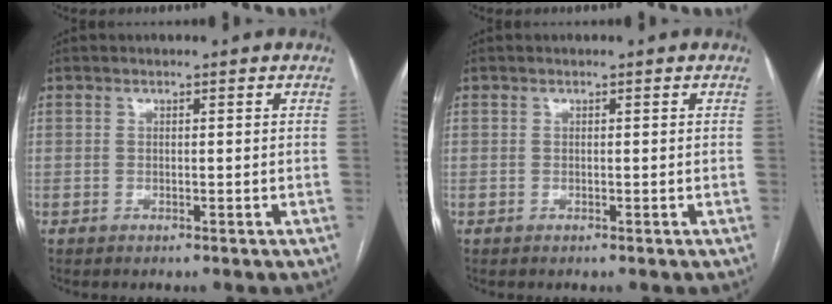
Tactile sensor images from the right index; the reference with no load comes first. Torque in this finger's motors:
{"motor_torque": [0.00, 0.00, 0.00, 0.00]}